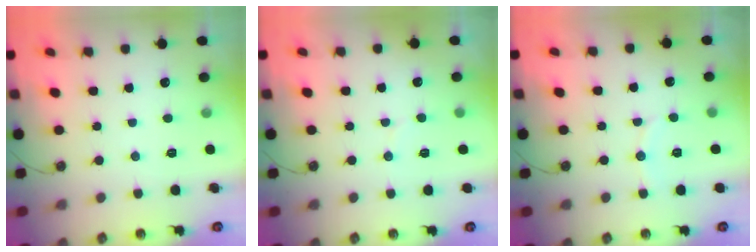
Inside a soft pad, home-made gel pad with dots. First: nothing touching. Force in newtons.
{"total": 3.3, "press": 3.1, "slide": 1.0}
{"total": 5.2, "press": 5.1, "slide": 0.7}